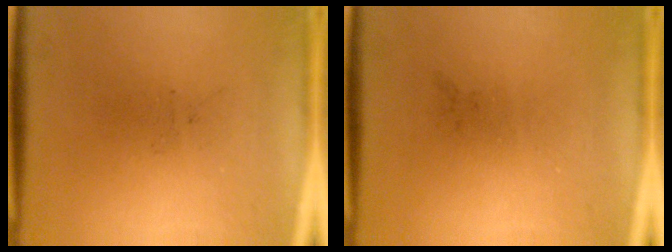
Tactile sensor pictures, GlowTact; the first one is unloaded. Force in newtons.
{"total": 0.0}